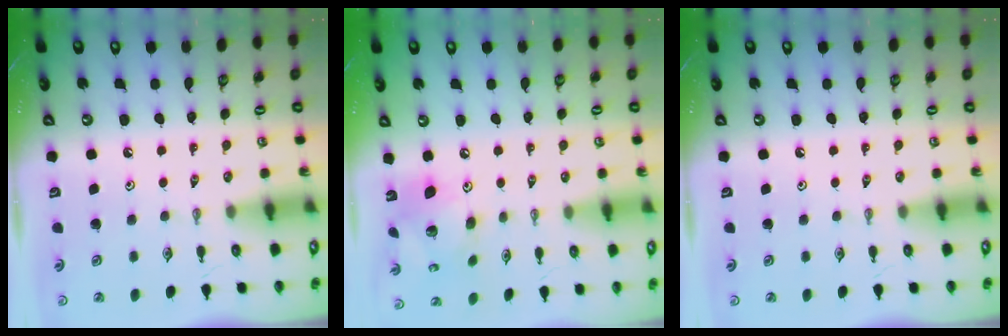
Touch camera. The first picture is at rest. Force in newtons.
{"total": 13.1, "press": 13.0, "slide": 1.3}
{"total": 0.0}